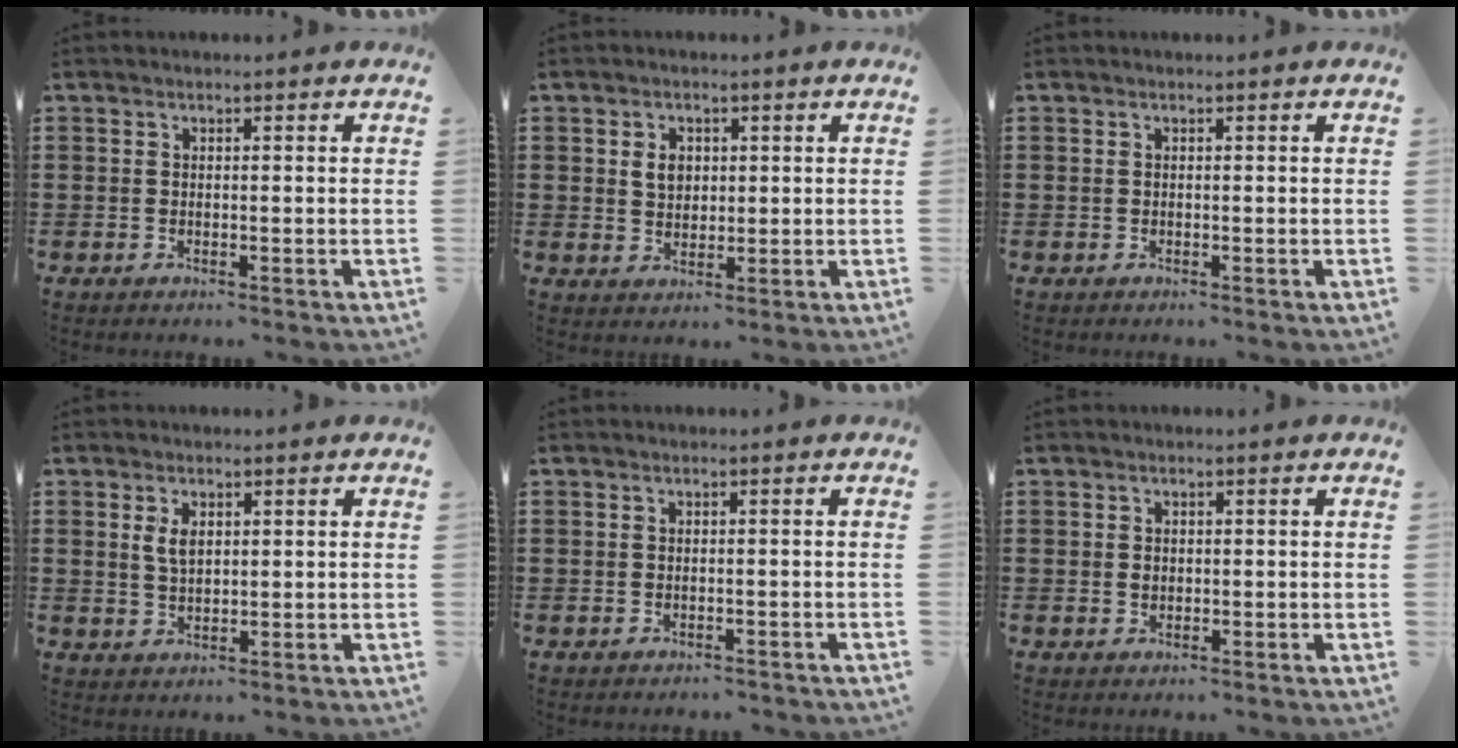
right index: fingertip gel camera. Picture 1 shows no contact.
{"total": 3.1, "force": [0.8, 2.3, 1.8], "torque": [-0.044, 0.011, 0.013]}
{"total": 0.0}
{"total": 3.0, "force": [1.0, 1.6, 2.4], "torque": [-0.051, 0.006, 0.017]}
{"total": 0.7, "force": [-0.7, 0.1, 0.0], "torque": [-0.002, -0.001, -0.015]}
{"total": 1.0, "force": [0.0, 0.8, 0.7], "torque": [-0.016, 0.004, 0.000]}